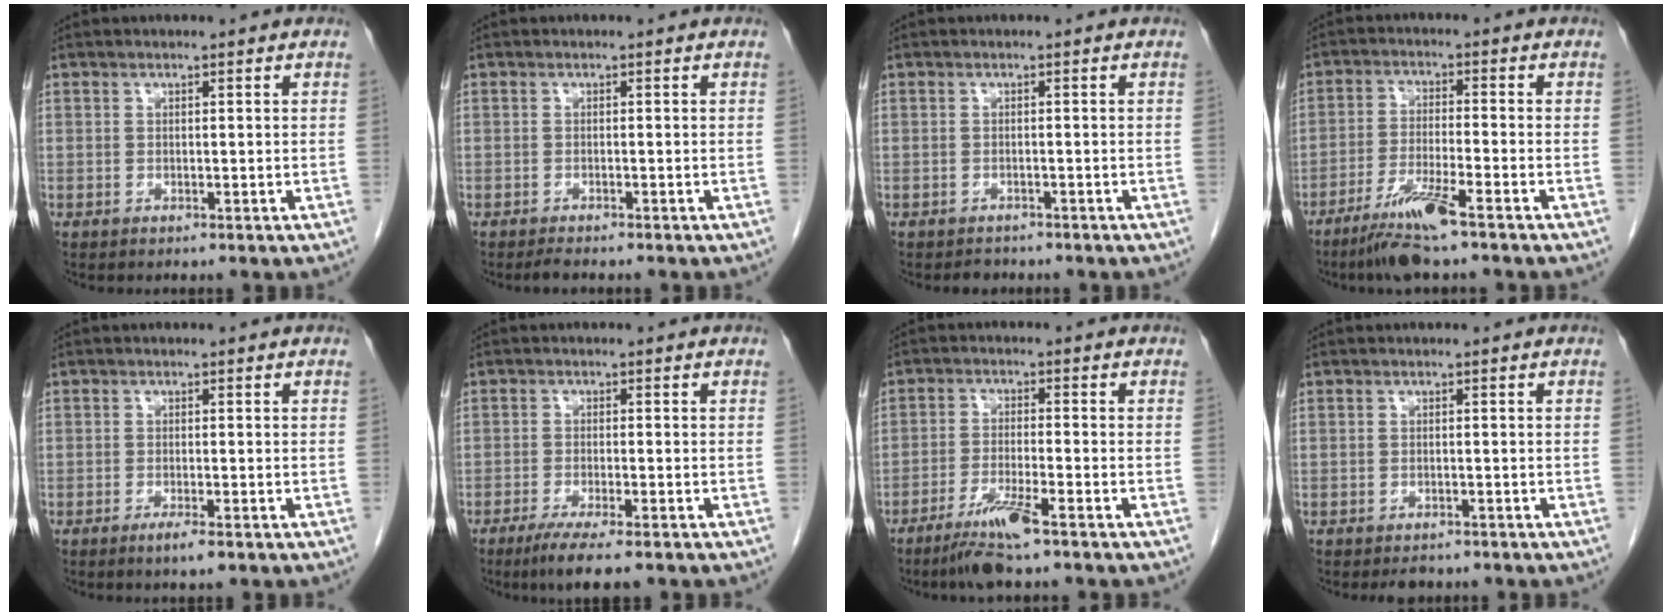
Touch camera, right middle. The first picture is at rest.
{"total": 1.2, "force": [-1.1, 0.1, 0.6], "torque": [-0.016, -0.004, -0.017]}
{"total": 1.5, "force": [-1.3, 0.7, 0.1], "torque": [-0.006, 0.000, -0.018]}
{"total": 7.6, "force": [-5.2, -0.1, 5.5], "torque": [-0.111, -0.022, -0.098]}
{"total": 2.2, "force": [-1.3, 0.3, 1.7], "torque": [-0.031, -0.003, -0.022]}
{"total": 6.4, "force": [-4.5, 0.6, 4.5], "torque": [-0.073, -0.016, -0.068]}
{"total": 6.3, "force": [-4.2, -0.1, 4.6], "torque": [-0.094, -0.016, -0.080]}
{"total": 2.2, "force": [-1.8, 1.0, 0.6], "torque": [-0.012, -0.001, -0.023]}